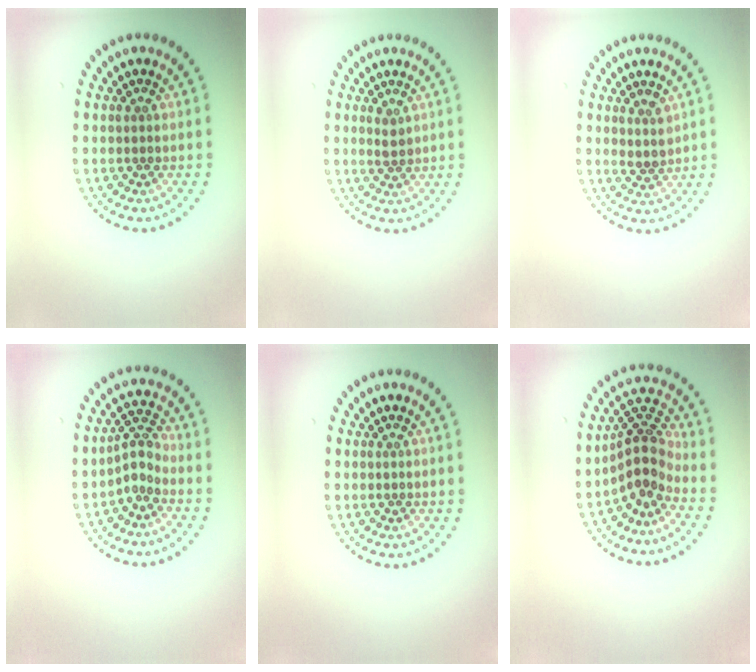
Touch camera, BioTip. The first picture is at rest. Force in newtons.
{"total": 1.1, "press": 1.0, "slide": 0.4}
{"total": 1.7, "press": 1.4, "slide": 1.0}
{"total": 2.2, "press": 1.5, "slide": 1.6}
{"total": 0.0}
{"total": 4.1, "press": 3.0, "slide": 2.8}